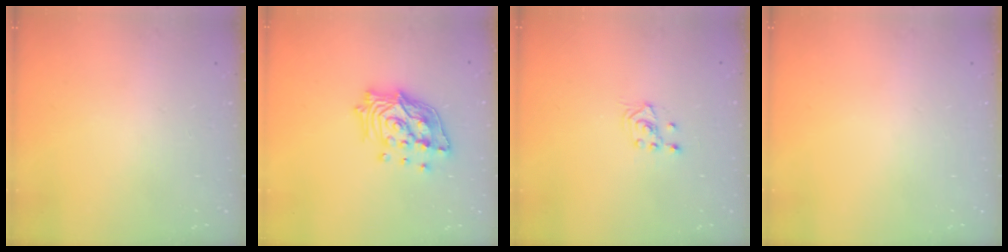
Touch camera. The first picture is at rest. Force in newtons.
{"total": 14.8, "press": 14.7, "slide": 1.6}
{"total": 2.1, "press": 2.0, "slide": 0.8}
{"total": 0.0}